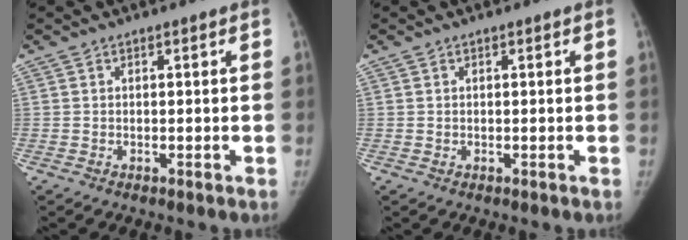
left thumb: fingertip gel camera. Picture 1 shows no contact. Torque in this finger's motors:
{"motor_torque": [-0.24, -0.29, 0.21, -0.11, -0.05]}